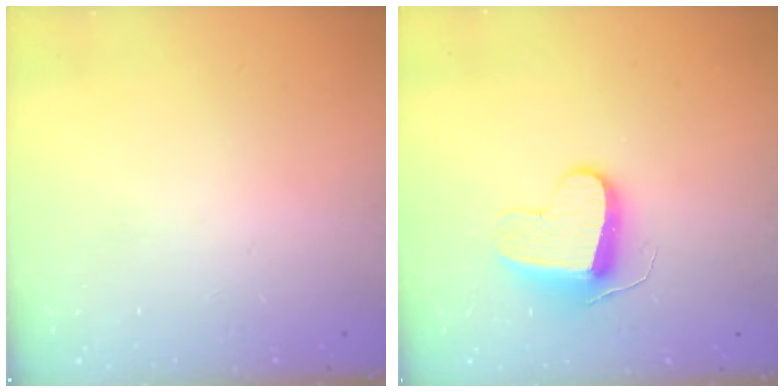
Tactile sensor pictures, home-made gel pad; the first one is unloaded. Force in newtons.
{"total": 9.7, "press": 9.7, "slide": 0.3}